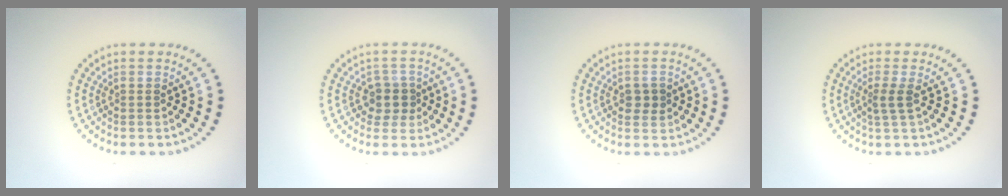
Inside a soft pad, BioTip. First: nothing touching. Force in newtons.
{"total": 2.2, "press": 1.9, "slide": 1.1}
{"total": 1.5, "press": 1.5, "slide": 0.1}
{"total": 1.6, "press": 1.0, "slide": 1.2}